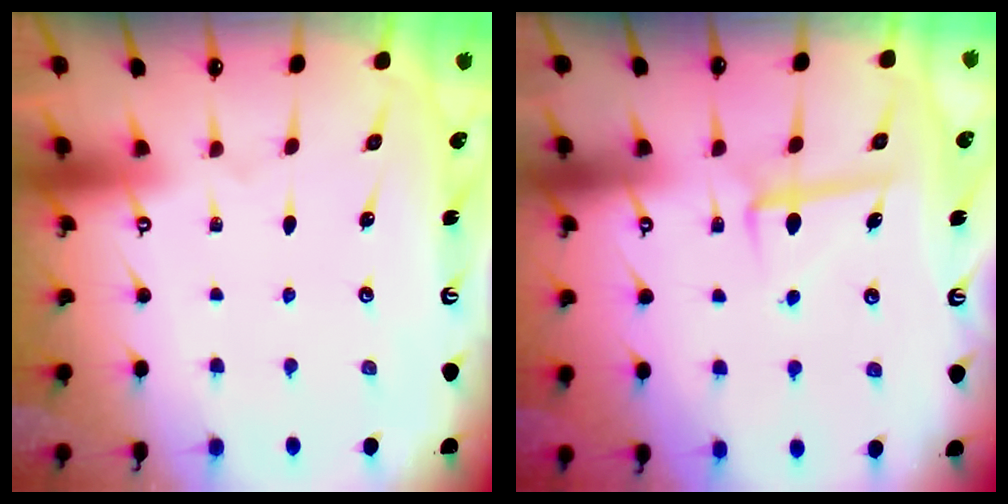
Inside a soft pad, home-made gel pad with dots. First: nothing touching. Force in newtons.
{"total": 6.2, "press": 6.0, "slide": 1.2}